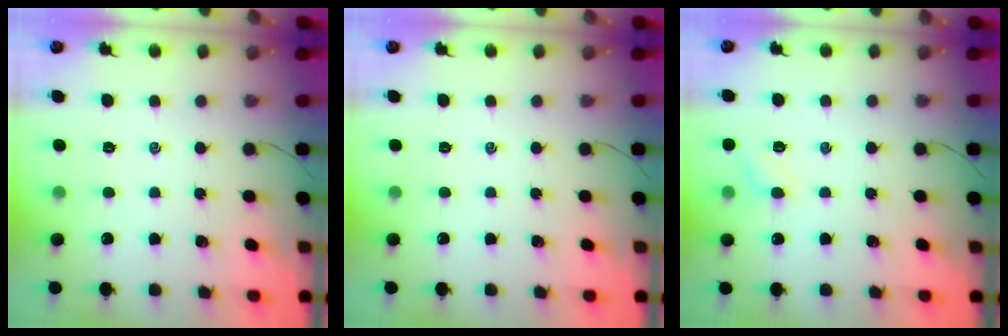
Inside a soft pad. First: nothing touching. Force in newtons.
{"total": 0.0}
{"total": 5.3, "press": 5.1, "slide": 1.6}